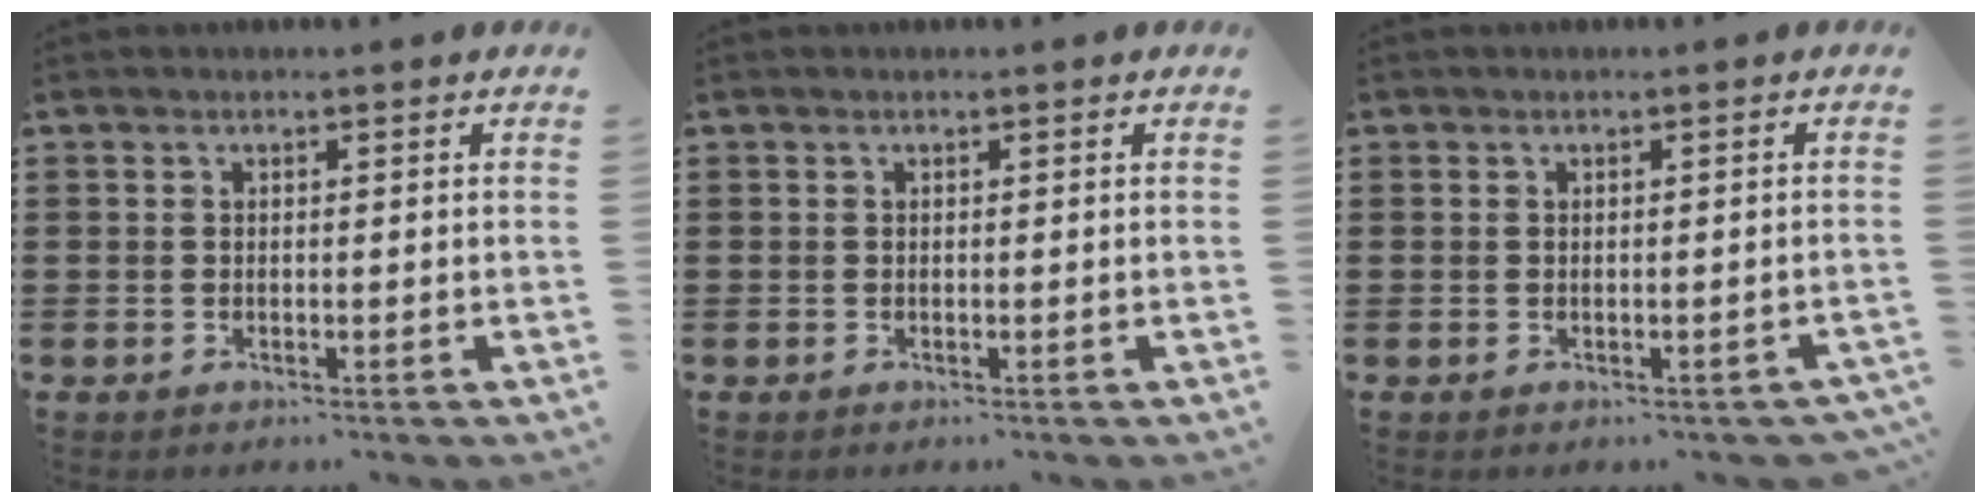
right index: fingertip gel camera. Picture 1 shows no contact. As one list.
[{"total": 0.0}, {"total": 0.6, "force": [-0.3, 0.4, 0.1], "torque": [-0.004, 0.000, -0.007]}]